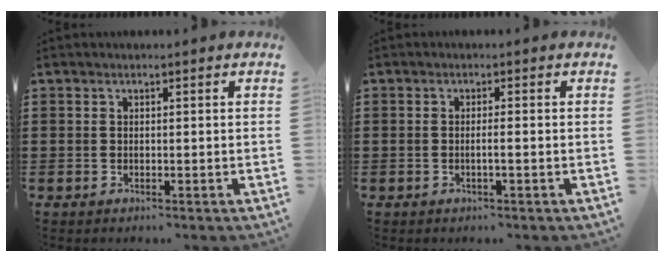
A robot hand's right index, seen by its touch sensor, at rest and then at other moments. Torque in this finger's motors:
{"motor_torque": [-0.55, 0.63, -0.03, 0.00]}